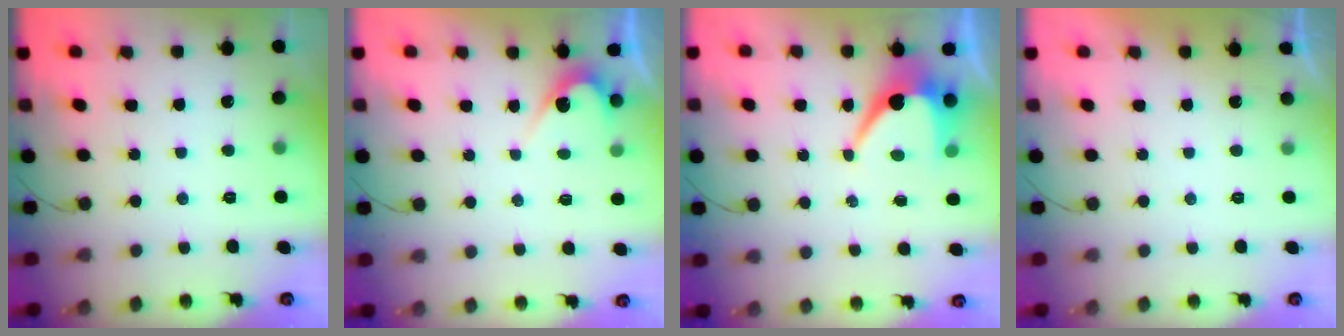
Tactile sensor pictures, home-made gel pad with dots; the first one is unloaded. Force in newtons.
{"total": 3.0, "press": 3.0, "slide": 0.3}
{"total": 7.6, "press": 7.6, "slide": 0.2}
{"total": 0.8, "press": 0.8, "slide": 0.1}